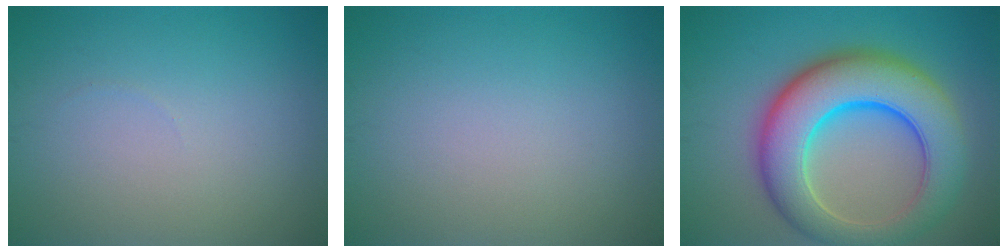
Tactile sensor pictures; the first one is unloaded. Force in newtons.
{"total": 0.0}
{"total": 10.8, "press": 10.8, "slide": 0.4}